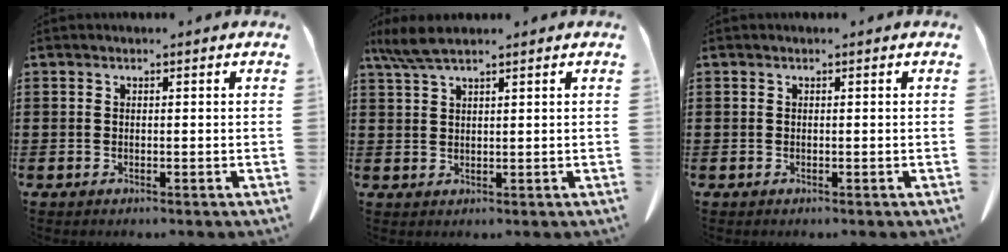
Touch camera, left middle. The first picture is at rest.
{"total": 3.9, "force": [2.9, 0.5, 2.6], "torque": [-0.057, 0.001, 0.053]}
{"total": 0.0}